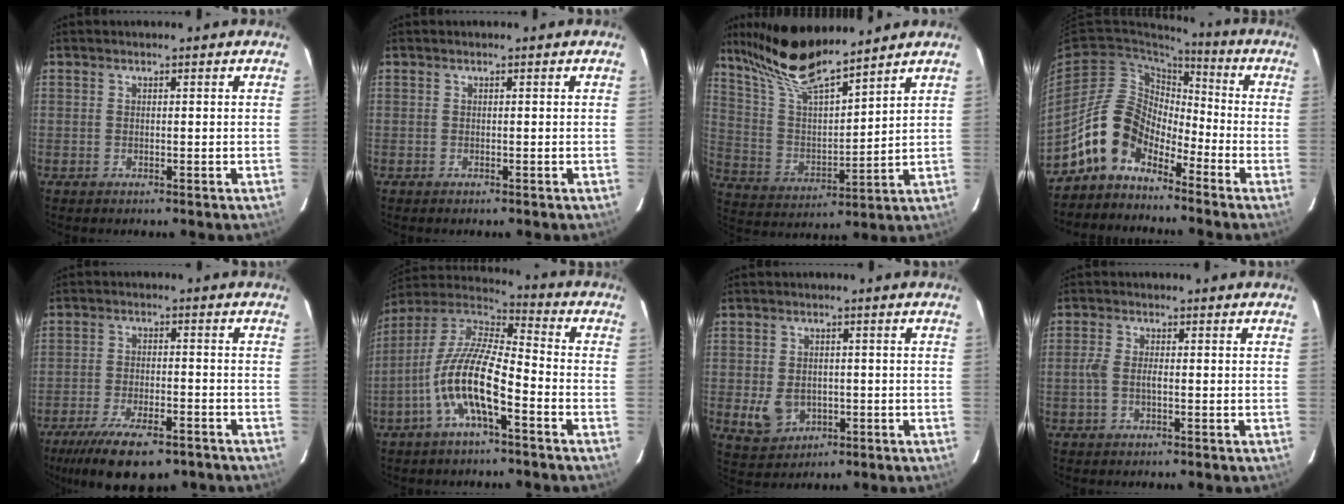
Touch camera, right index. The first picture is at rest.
{"total": 0.0}
{"total": 16.4, "force": [13.5, 2.5, 9.0], "torque": [-0.171, 0.011, 0.264]}
{"total": 11.3, "force": [-7.7, 6.6, 4.9], "torque": [-0.096, 0.029, -0.152]}
{"total": 15.0, "force": [-10.7, 5.2, 9.1], "torque": [-0.192, -0.033, -0.169]}
{"total": 13.8, "force": [-5.7, 3.5, 12.1], "torque": [-0.239, 0.001, -0.116]}
{"total": 6.4, "force": [-1.4, 5.1, 3.6], "torque": [-0.079, -0.004, -0.012]}
{"total": 2.7, "force": [-0.8, 1.0, 2.4], "torque": [-0.056, 0.003, -0.017]}